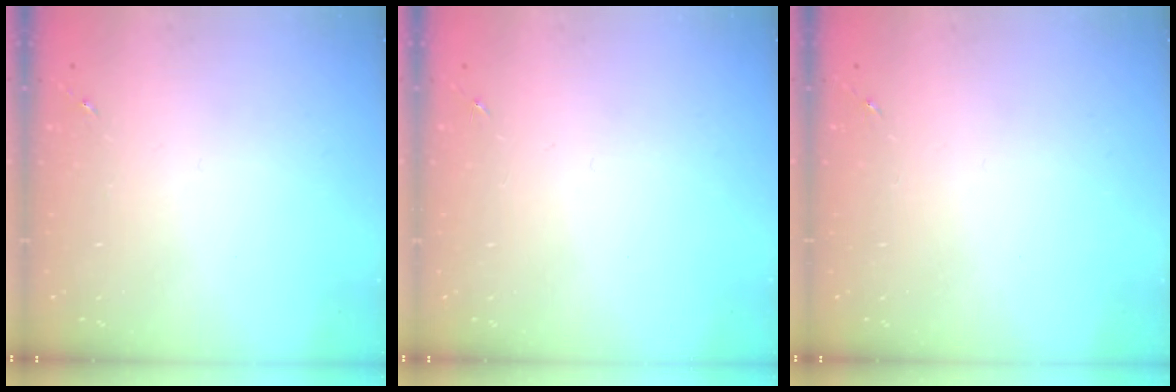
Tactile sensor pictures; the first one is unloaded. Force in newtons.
{"total": 0.0}
{"total": 0.0}